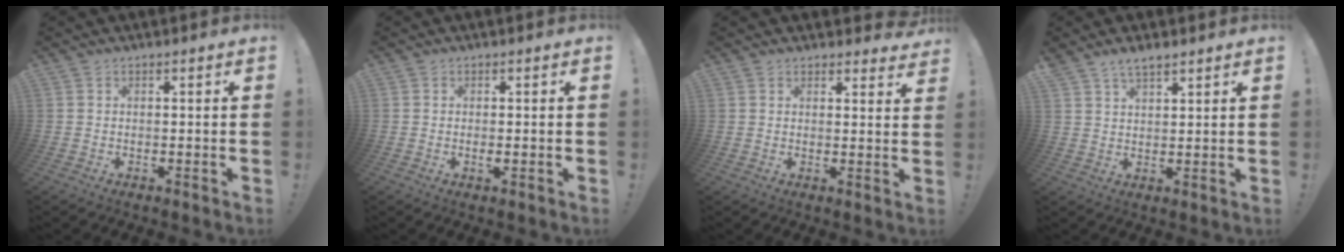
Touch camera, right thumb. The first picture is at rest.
{"total": 1.0, "force": [-0.1, 0.1, 0.9], "torque": [-0.017, -0.001, -0.003]}
{"total": 3.0, "force": [2.1, 1.9, 0.8], "torque": [0.001, -0.015, 0.038]}
{"total": 4.3, "force": [3.4, 1.6, 2.0], "torque": [-0.030, -0.021, 0.063]}